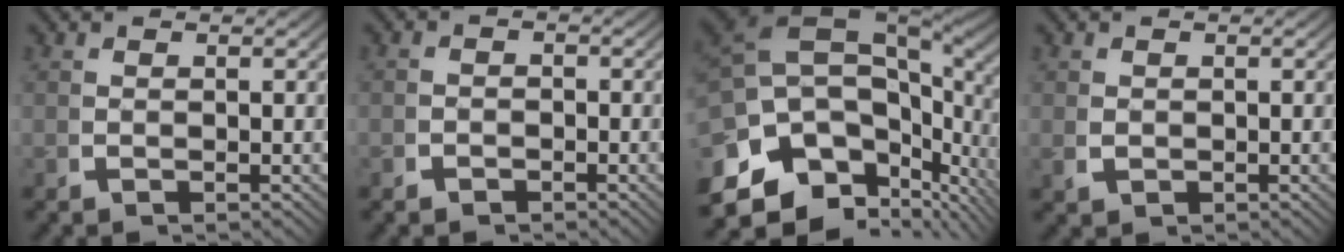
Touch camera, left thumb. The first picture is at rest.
{"total": 1.4, "force": [-1.1, 0.8, 0.2], "torque": [-0.002, -0.006, -0.021]}
{"total": 18.6, "force": [0.8, 12.8, 13.4], "torque": [-0.239, -0.019, 0.007]}
{"total": 1.4, "force": [0.1, 1.2, 0.7], "torque": [-0.017, -0.006, 0.007]}